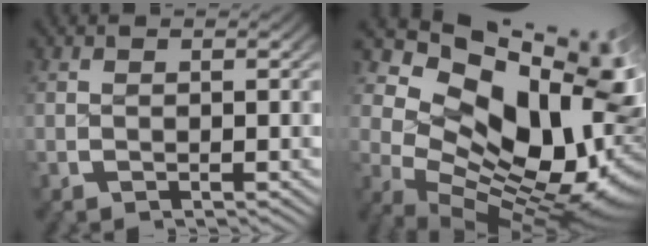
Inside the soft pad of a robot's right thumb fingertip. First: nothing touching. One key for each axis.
{"total": 17.8, "fx": 0.0, "fy": 10.9, "fz": 14.1, "tx": -0.234, "ty": -0.057, "tz": 0.026}